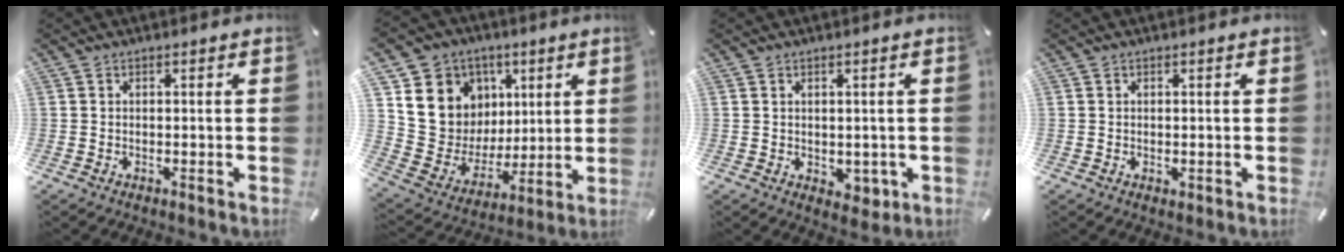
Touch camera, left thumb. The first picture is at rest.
{"total": 13.0, "force": [4.2, 12.2, 1.3], "torque": [-0.013, -0.045, 0.098]}
{"total": 3.1, "force": [-0.4, 2.5, 1.9], "torque": [-0.014, -0.002, -0.006]}
{"total": 0.5, "force": [0.1, 0.5, 0.2], "torque": [-0.003, 0.003, 0.002]}